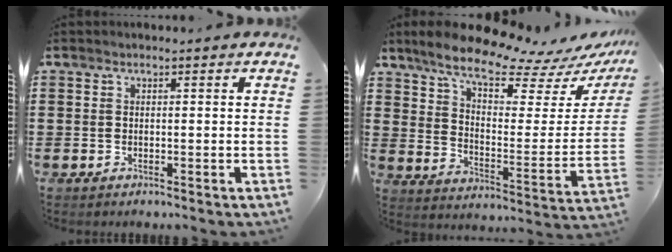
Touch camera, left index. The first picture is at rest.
{"total": 11.5, "force": [9.8, 2.5, 5.6], "torque": [-0.127, -0.062, 0.166]}